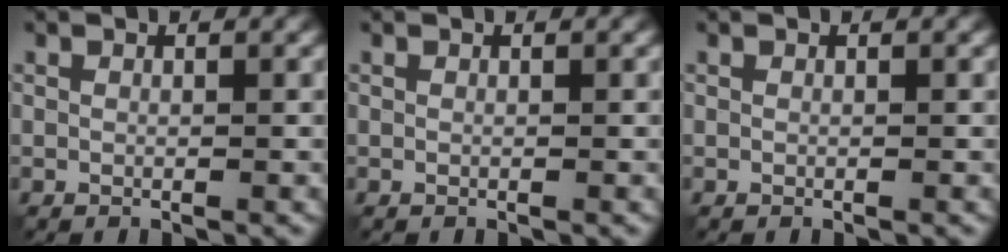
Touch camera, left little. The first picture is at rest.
{"total": 0.0}
{"total": 0.0}